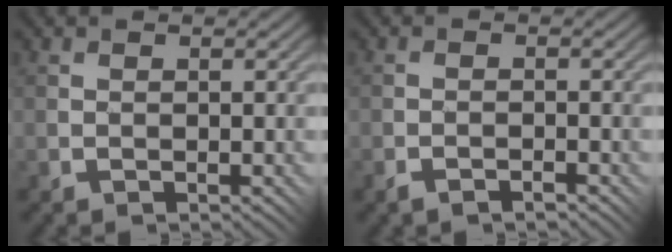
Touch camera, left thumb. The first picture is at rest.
{"total": 1.3, "force": [-1.3, 0.1, 0.4], "torque": [-0.005, 0.007, -0.028]}